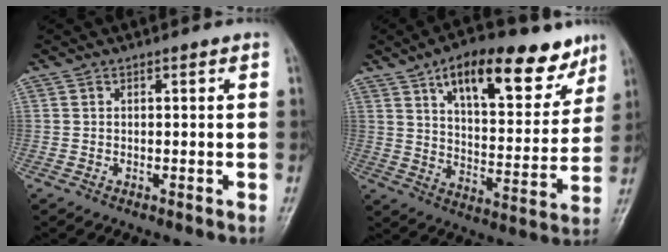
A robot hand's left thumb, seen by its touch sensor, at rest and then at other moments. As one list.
[{"total": 20.7, "force": [12.5, 8.9, 14.0], "torque": [-0.160, -0.041, 0.192]}]